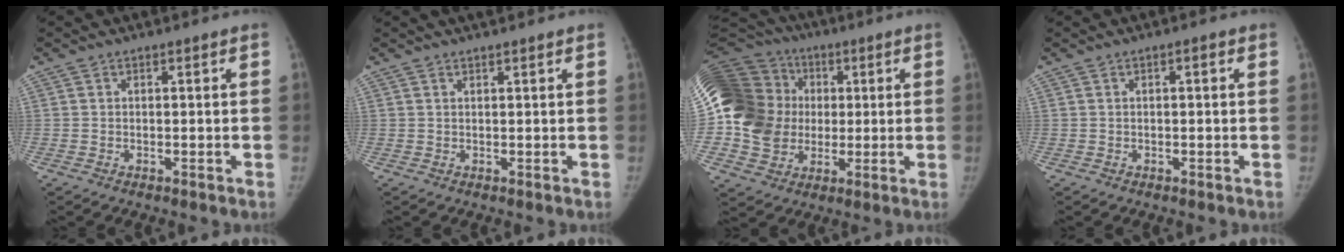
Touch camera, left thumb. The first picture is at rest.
{"total": 2.3, "force": [2.0, 0.3, 1.1], "torque": [-0.005, 0.012, 0.029]}
{"total": 26.2, "force": [1.7, 21.8, 14.5], "torque": [-0.337, 0.042, 0.037]}
{"total": 0.9, "force": [0.2, 0.3, 0.9], "torque": [-0.016, 0.002, 0.001]}